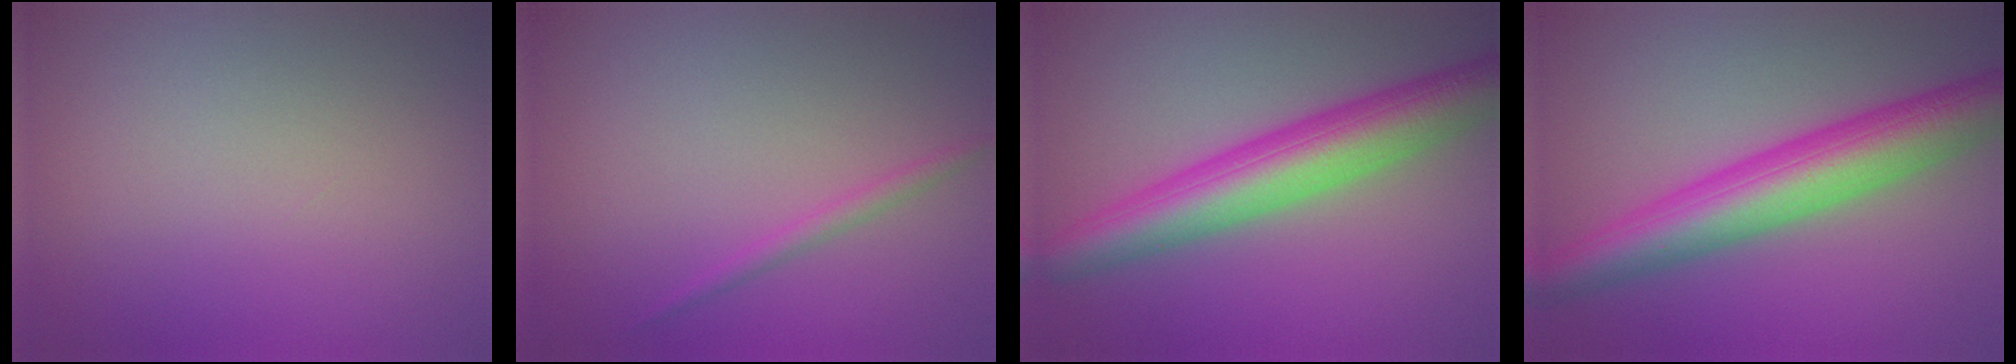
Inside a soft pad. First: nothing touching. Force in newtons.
{"total": 1.1, "press": 1.1, "slide": 0.1}
{"total": 7.5, "press": 7.5, "slide": 0.1}
{"total": 8.0, "press": 8.0, "slide": 0.2}